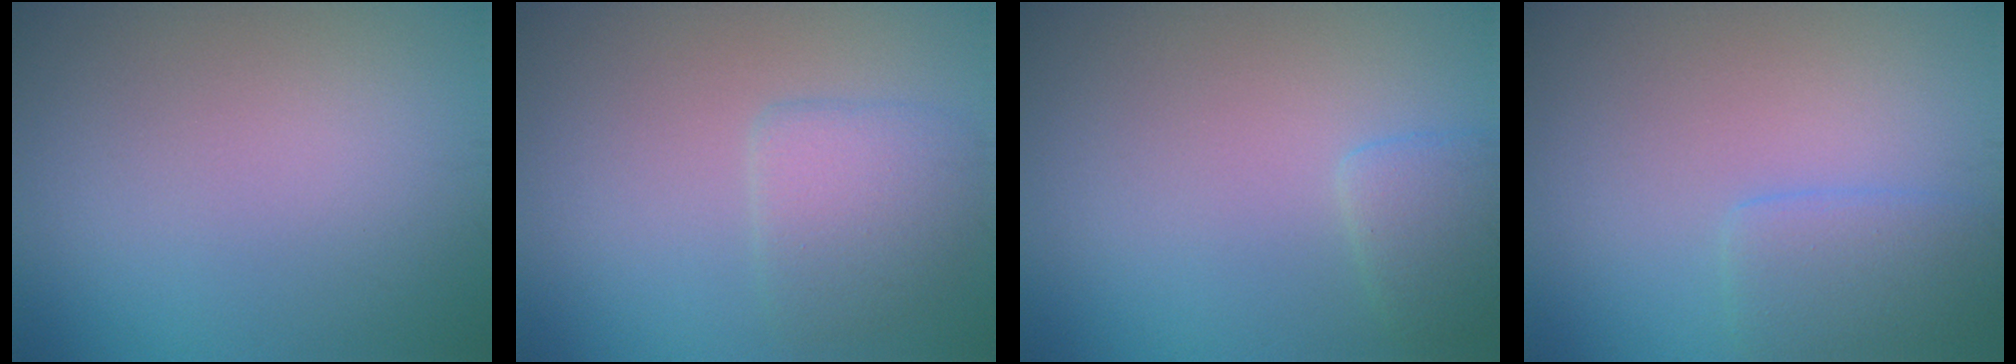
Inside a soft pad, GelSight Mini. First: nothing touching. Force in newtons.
{"total": 2.9, "press": 2.9, "slide": 0.3}
{"total": 1.8, "press": 1.8, "slide": 0.2}
{"total": 2.9, "press": 2.9, "slide": 0.1}